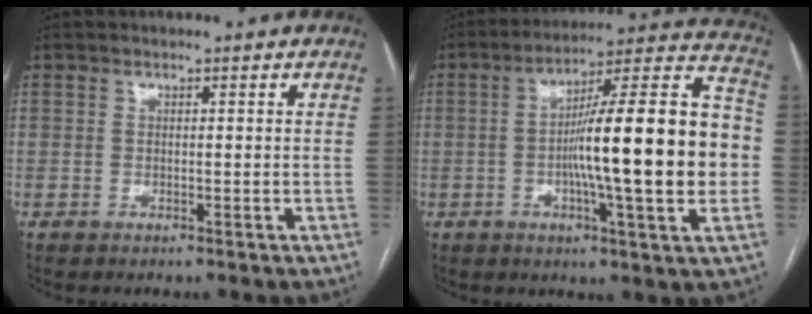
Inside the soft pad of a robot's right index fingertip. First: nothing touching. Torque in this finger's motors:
{"motor_torque": [2.14, 0.00, 1.05, 0.21]}